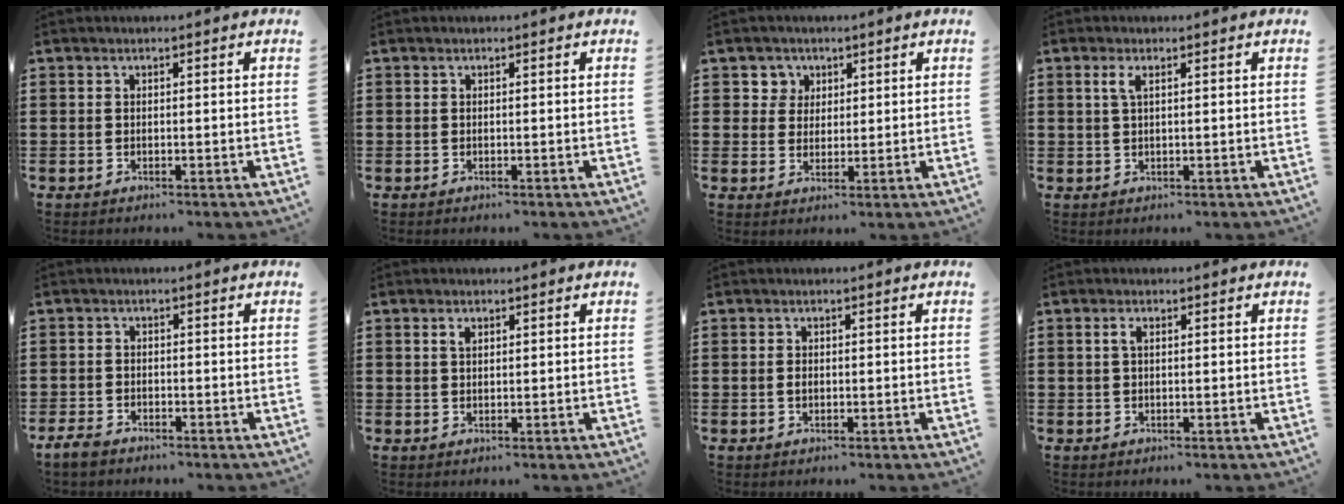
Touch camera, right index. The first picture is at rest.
{"total": 0.0}
{"total": 3.3, "force": [1.6, 2.9, 0.1], "torque": [-0.011, 0.009, 0.027]}
{"total": 1.9, "force": [0.7, 0.3, 1.7], "torque": [-0.036, 0.003, 0.010]}
{"total": 2.1, "force": [-1.9, 0.8, 0.6], "torque": [-0.021, 0.002, -0.040]}
{"total": 1.2, "force": [0.7, 0.6, 0.8], "torque": [-0.017, 0.004, 0.012]}
{"total": 0.9, "force": [-0.1, 0.5, 0.7], "torque": [-0.016, 0.002, -0.003]}
{"total": 1.2, "force": [0.3, 0.4, 1.1], "torque": [-0.023, 0.004, 0.003]}